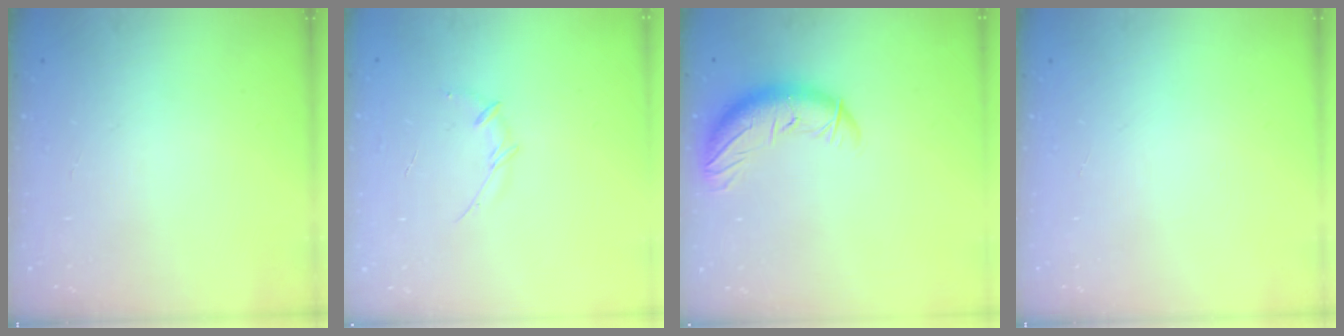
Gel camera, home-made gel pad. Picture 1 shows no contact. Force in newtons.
{"total": 4.6, "press": 4.5, "slide": 1.1}
{"total": 10.5, "press": 10.2, "slide": 2.4}
{"total": 0.0}